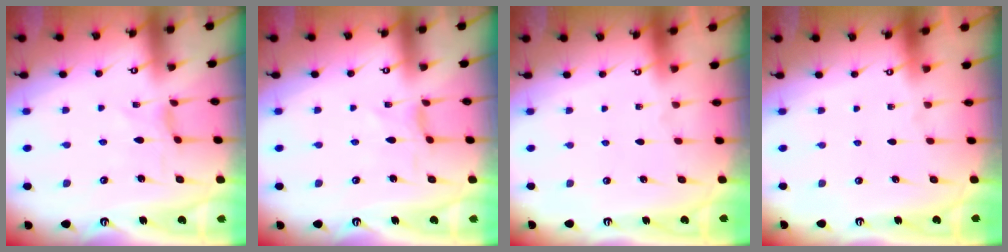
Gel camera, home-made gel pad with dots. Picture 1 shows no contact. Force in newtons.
{"total": 0.0}
{"total": 0.0}
{"total": 0.0}